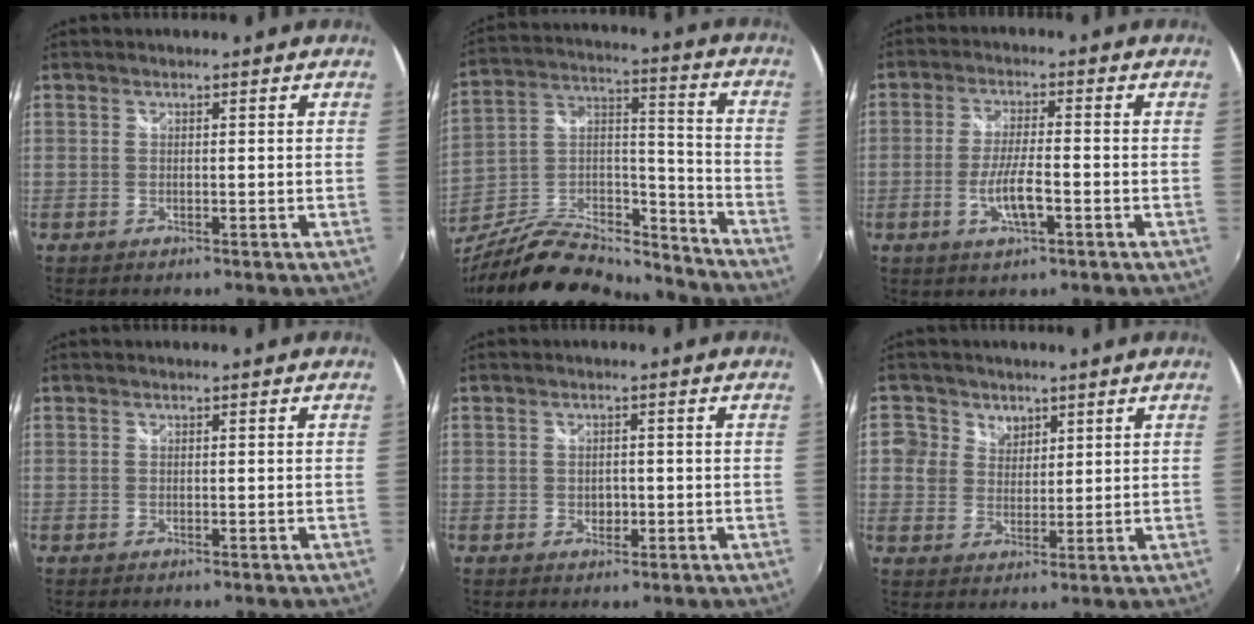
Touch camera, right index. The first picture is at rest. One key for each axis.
{"total": 22.6, "fx": -18.2, "fy": 8.0, "fz": 10.8, "tx": -0.204, "ty": 0.025, "tz": -0.290}
{"total": 6.9, "fx": -2.5, "fy": 1.5, "fz": 6.2, "tx": -0.124, "ty": -0.007, "tz": -0.045}
{"total": 0.0}
{"total": 2.5, "fx": -0.5, "fy": 1.9, "fz": 1.5, "tx": -0.023, "ty": 0.000, "tz": -0.008}
{"total": 5.5, "fx": 2.3, "fy": 4.9, "fz": 0.8, "tx": 0.001, "ty": 0.015, "tz": 0.041}